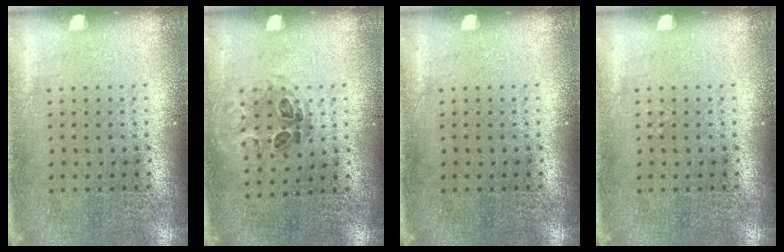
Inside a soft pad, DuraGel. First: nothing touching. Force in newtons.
{"total": 1.0, "press": 0.7, "slide": 0.7}
{"total": 0.0}
{"total": 0.0}